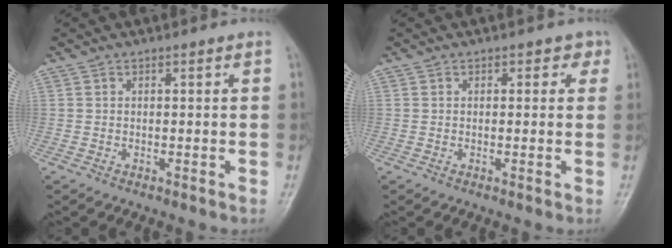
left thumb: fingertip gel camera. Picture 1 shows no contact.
{"total": 2.0, "force": [0.8, 1.6, 1.0], "torque": [0.014, 0.000, 0.002]}